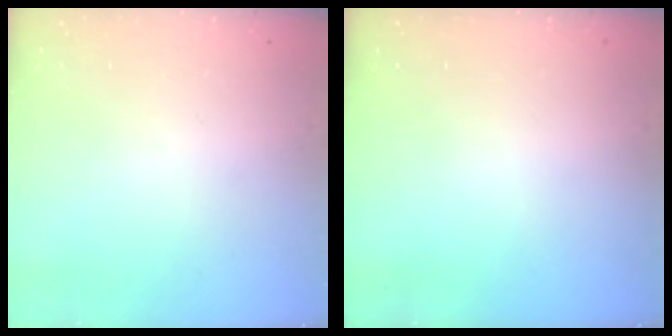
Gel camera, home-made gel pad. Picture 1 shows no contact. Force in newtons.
{"total": 0.0}